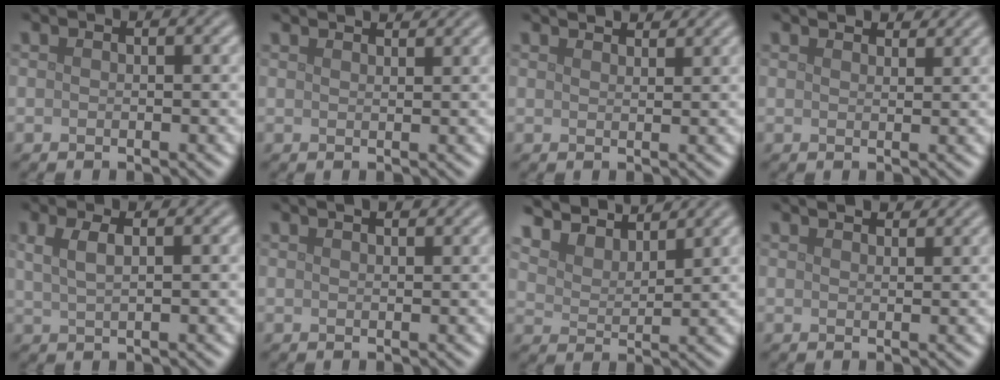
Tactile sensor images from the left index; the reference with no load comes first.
{"total": 3.2, "force": [2.8, 0.8, 1.2], "torque": [-0.005, 0.011, 0.017]}
{"total": 2.7, "force": [2.5, 0.5, 0.9], "torque": [-0.007, 0.000, 0.032]}
{"total": 2.6, "force": [2.4, 0.6, 0.8], "torque": [-0.015, 0.003, 0.032]}
{"total": 2.1, "force": [0.8, 0.8, 1.8], "torque": [-0.032, 0.001, 0.016]}
{"total": 2.0, "force": [1.5, 0.6, 1.1], "torque": [-0.005, -0.001, 0.008]}
{"total": 6.7, "force": [6.2, 1.6, 1.9], "torque": [-0.058, -0.003, 0.112]}
{"total": 2.1, "force": [1.9, 0.5, 0.7], "torque": [-0.011, 0.000, 0.027]}